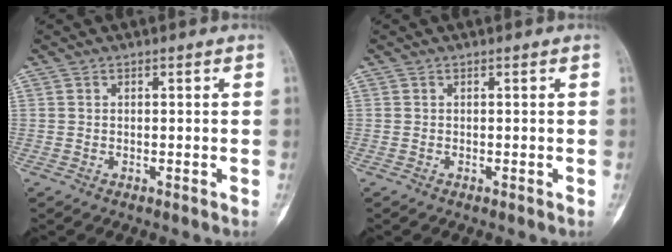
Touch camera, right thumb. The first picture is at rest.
{"total": 0.0}